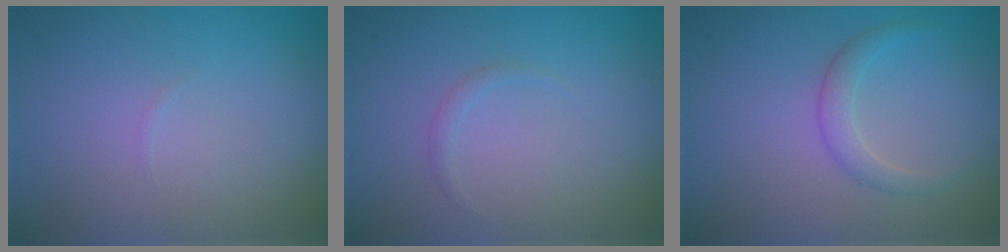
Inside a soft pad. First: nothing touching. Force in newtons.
{"total": 0.6, "press": 0.6, "slide": 0.1}
{"total": 1.7, "press": 1.7, "slide": 0.1}